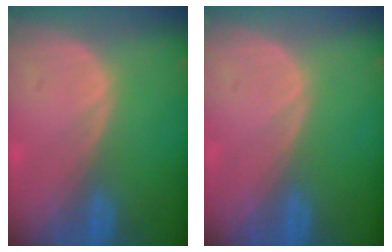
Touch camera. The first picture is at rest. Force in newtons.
{"total": 0.0}